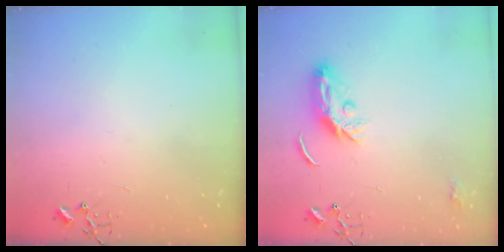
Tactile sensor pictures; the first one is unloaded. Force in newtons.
{"total": 7.7, "press": 7.7, "slide": 0.2}